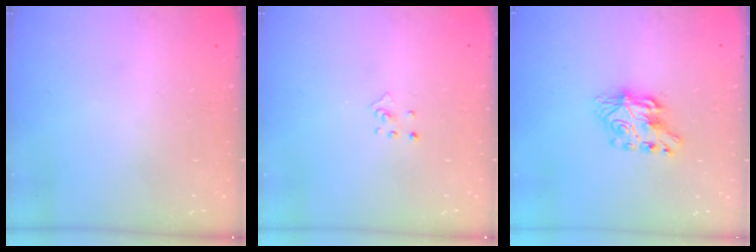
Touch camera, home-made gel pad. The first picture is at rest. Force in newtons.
{"total": 2.9, "press": 2.9, "slide": 0.3}
{"total": 7.7, "press": 7.6, "slide": 0.7}